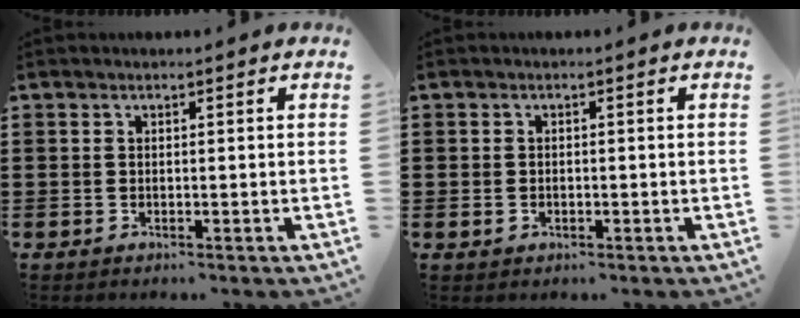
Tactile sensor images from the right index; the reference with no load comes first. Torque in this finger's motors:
{"motor_torque": [0.27, 0.29, -0.02, 0.01]}